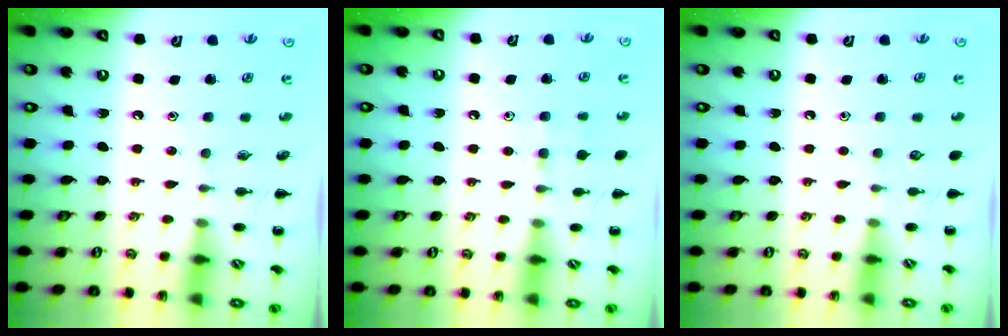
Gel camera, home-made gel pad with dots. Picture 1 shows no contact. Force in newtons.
{"total": 7.8, "press": 7.5, "slide": 2.1}
{"total": 0.0}